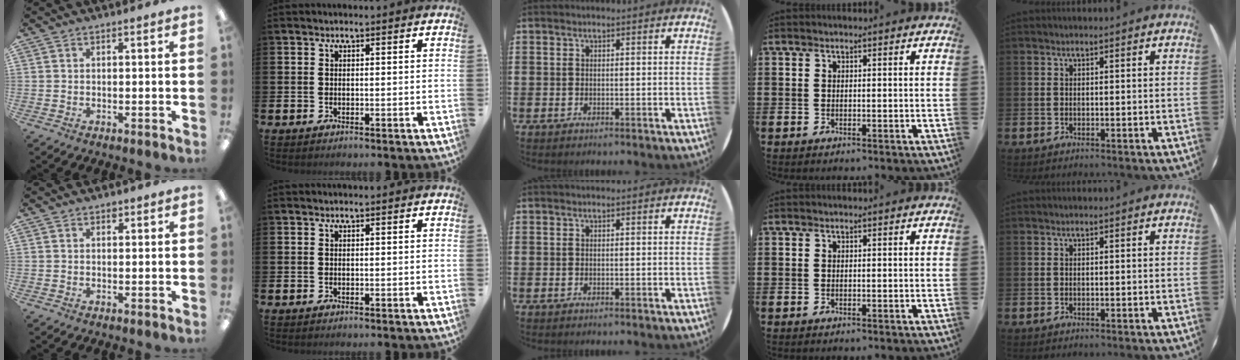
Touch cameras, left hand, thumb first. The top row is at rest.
{"thumb": {"total": 1.1, "force": [0.8, 0.7, 0.2], "torque": [0.003, -0.002, 0.014]}}